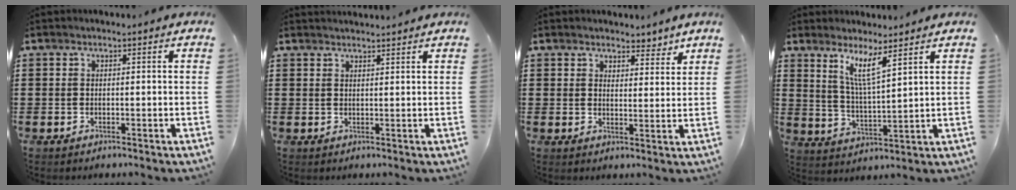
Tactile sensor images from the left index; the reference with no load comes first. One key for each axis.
{"total": 1.3, "fx": 1.3, "fy": 0.0, "fz": 0.0, "tx": -0.003, "ty": -0.001, "tz": 0.026}
{"total": 3.4, "fx": 3.1, "fy": 1.3, "fz": 0.4, "tx": -0.004, "ty": -0.010, "tz": 0.053}
{"total": 6.5, "fx": 4.5, "fy": 0.5, "fz": 4.6, "tx": -0.096, "ty": -0.020, "tz": 0.077}